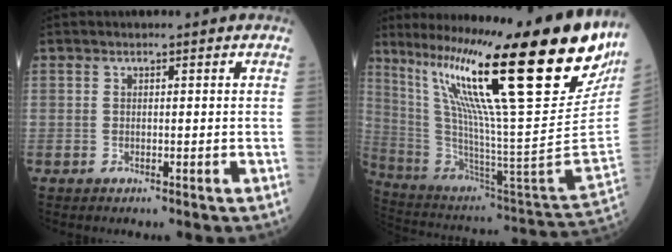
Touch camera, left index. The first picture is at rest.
{"total": 34.3, "force": [21.3, 2.2, 26.8], "torque": [-0.413, -0.028, 0.338]}